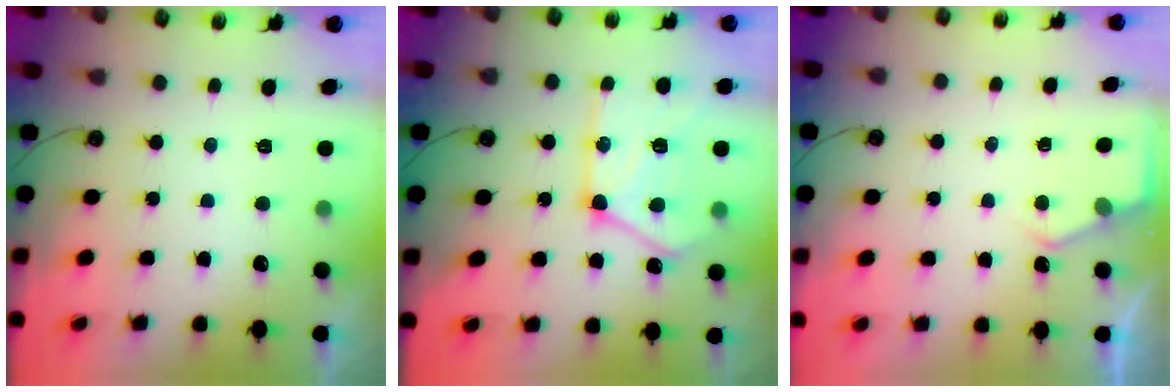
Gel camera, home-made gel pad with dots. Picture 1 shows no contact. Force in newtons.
{"total": 18.3, "press": 18.2, "slide": 1.8}
{"total": 3.9, "press": 3.8, "slide": 0.4}